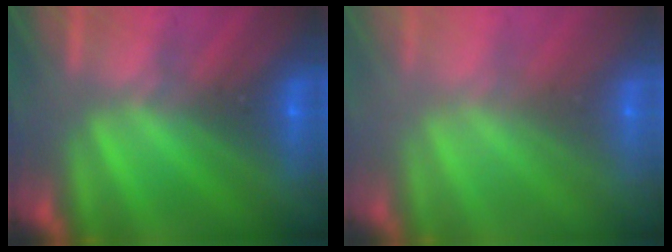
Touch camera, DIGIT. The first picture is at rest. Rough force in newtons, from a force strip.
{"total": 7.8}